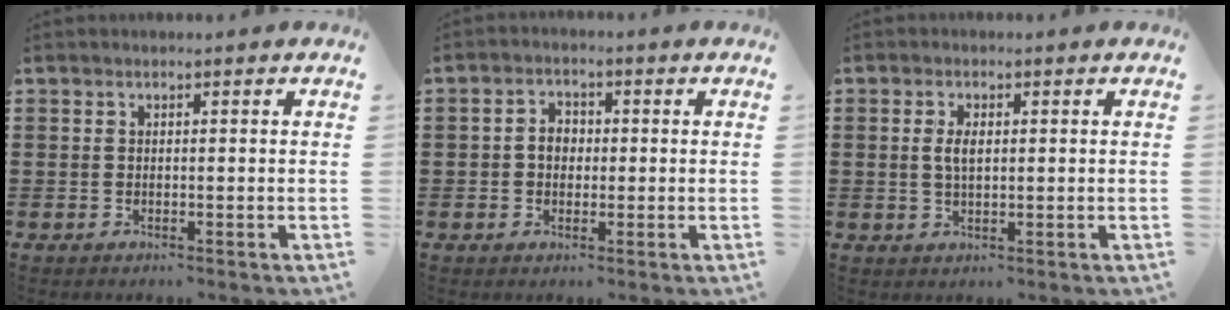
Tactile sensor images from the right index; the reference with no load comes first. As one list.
[{"total": 2.7, "force": [-0.2, 2.0, 1.8], "torque": [-0.038, 0.006, -0.006]}, {"total": 2.8, "force": [0.4, 1.2, 2.6], "torque": [-0.053, 0.005, 0.005]}]